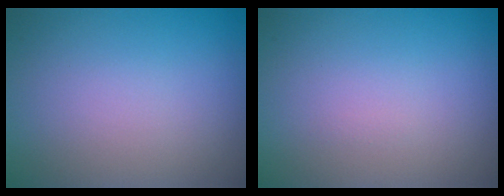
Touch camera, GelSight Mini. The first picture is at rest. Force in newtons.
{"total": 0.0}